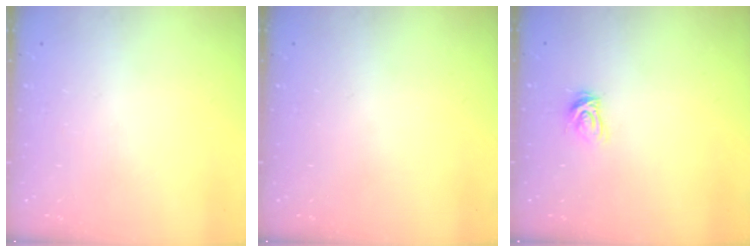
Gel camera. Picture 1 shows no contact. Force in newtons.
{"total": 0.0}
{"total": 5.6, "press": 5.6, "slide": 0.4}